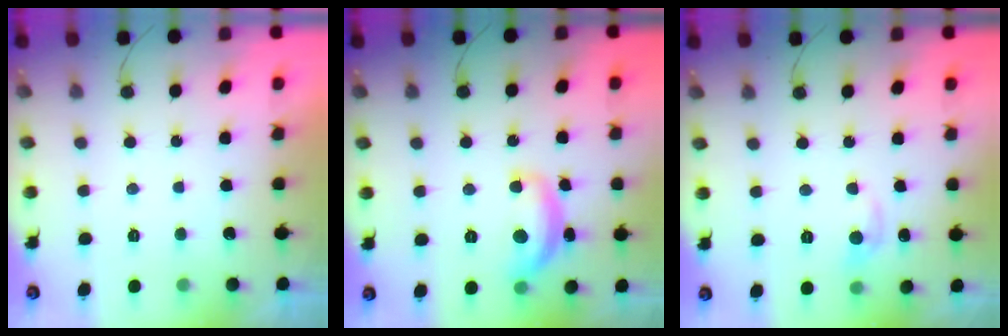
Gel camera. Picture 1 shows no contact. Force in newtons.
{"total": 12.6, "press": 12.6, "slide": 0.9}
{"total": 6.8, "press": 6.8, "slide": 1.0}